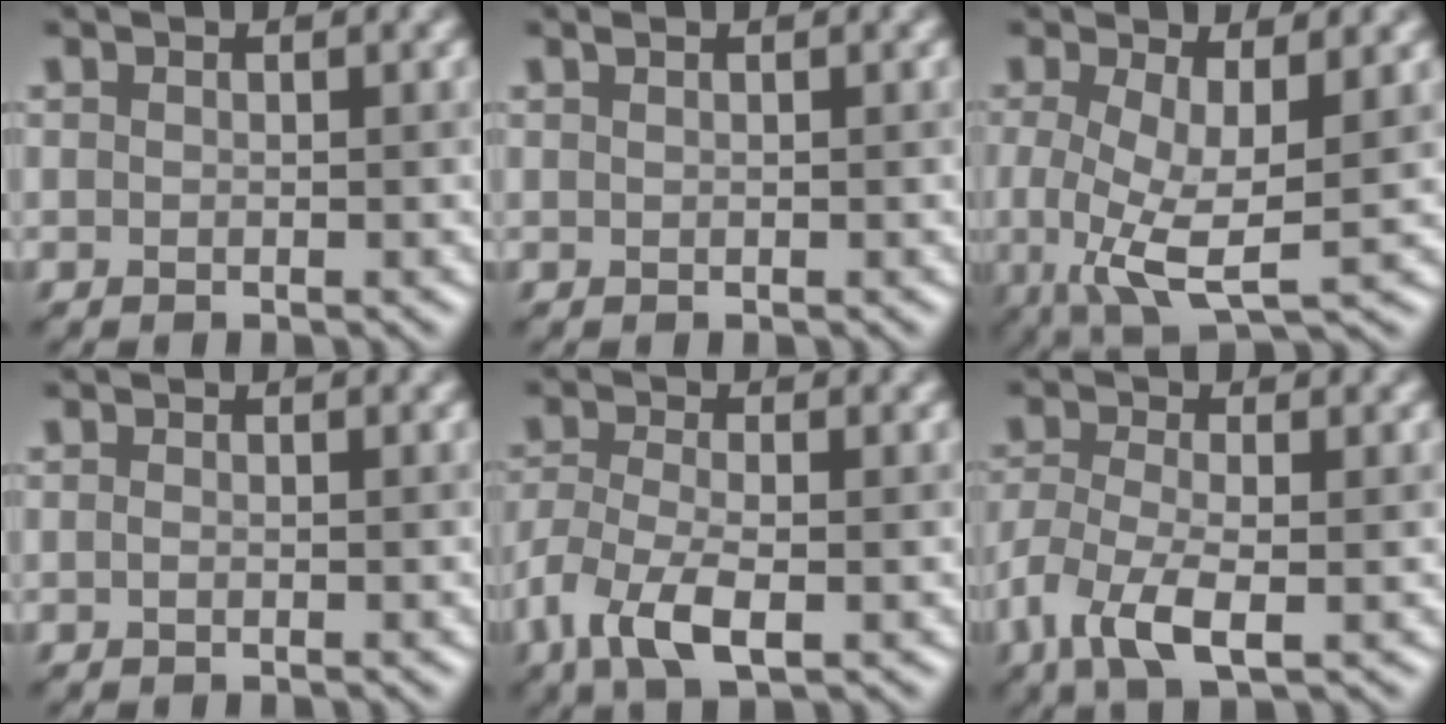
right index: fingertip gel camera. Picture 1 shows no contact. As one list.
[{"total": 0.5, "force": [0.5, 0.0, 0.0], "torque": [0.000, 0.009, 0.009]}, {"total": 6.4, "force": [0.1, 2.3, 6.0], "torque": [-0.122, -0.002, 0.001]}, {"total": 0.0}, {"total": 5.0, "force": [-1.8, 2.3, 4.0], "torque": [-0.090, 0.000, -0.041]}, {"total": 4.8, "force": [-1.6, 2.0, 4.0], "torque": [-0.090, -0.001, -0.038]}]